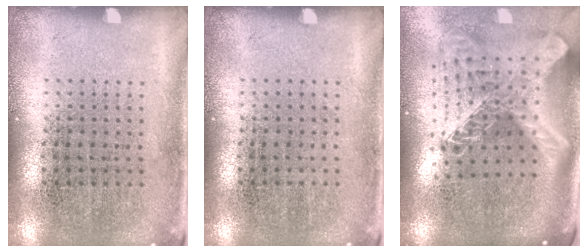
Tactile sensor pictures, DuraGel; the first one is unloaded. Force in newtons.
{"total": 0.0}
{"total": 3.0, "press": 2.1, "slide": 2.1}